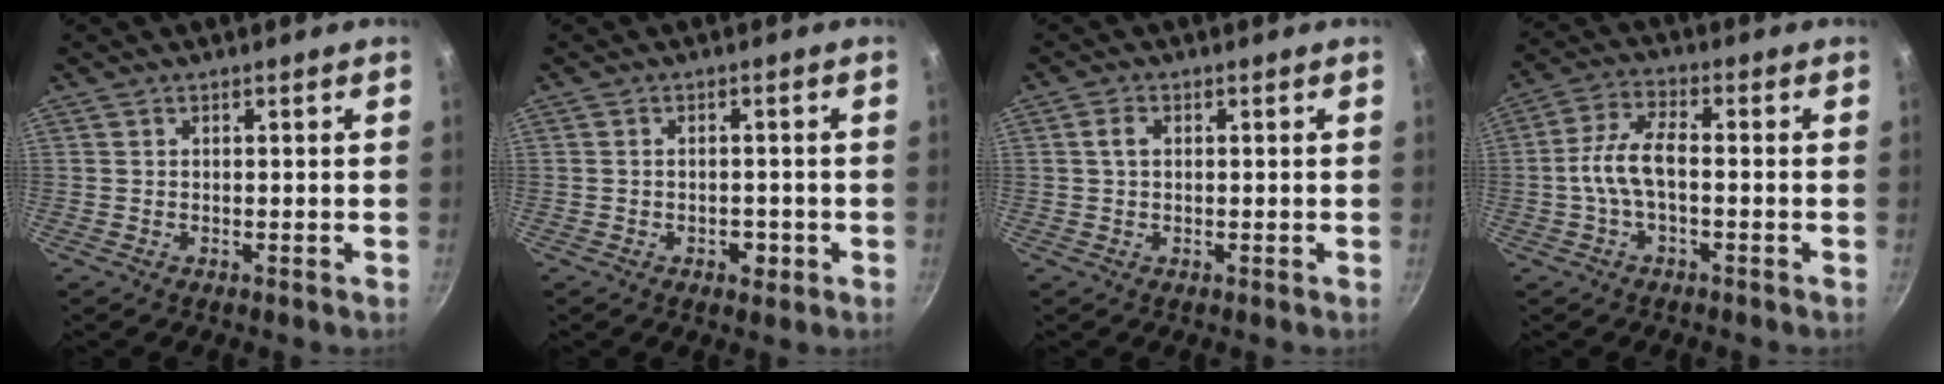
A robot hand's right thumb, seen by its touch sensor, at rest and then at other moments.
{"total": 2.8, "force": [-1.1, 1.8, 1.8], "torque": [-0.020, 0.008, -0.013]}
{"total": 2.2, "force": [0.3, 1.5, 1.6], "torque": [-0.025, 0.004, 0.006]}
{"total": 7.5, "force": [-1.3, 3.3, 6.7], "torque": [-0.140, 0.029, -0.035]}